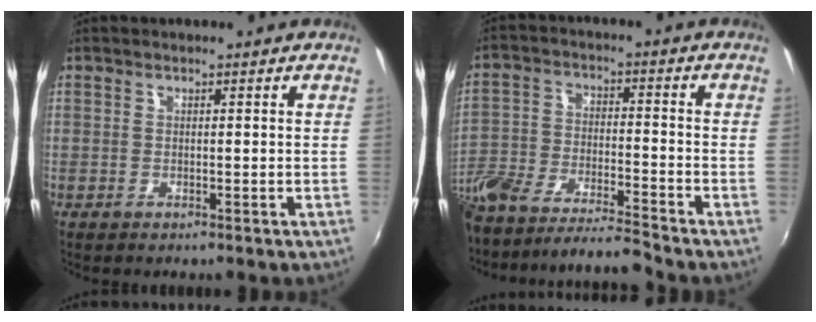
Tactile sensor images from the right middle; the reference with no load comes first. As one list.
[{"total": 14.3, "force": [-12.2, 1.7, 7.3], "torque": [-0.161, -0.030, -0.223]}]